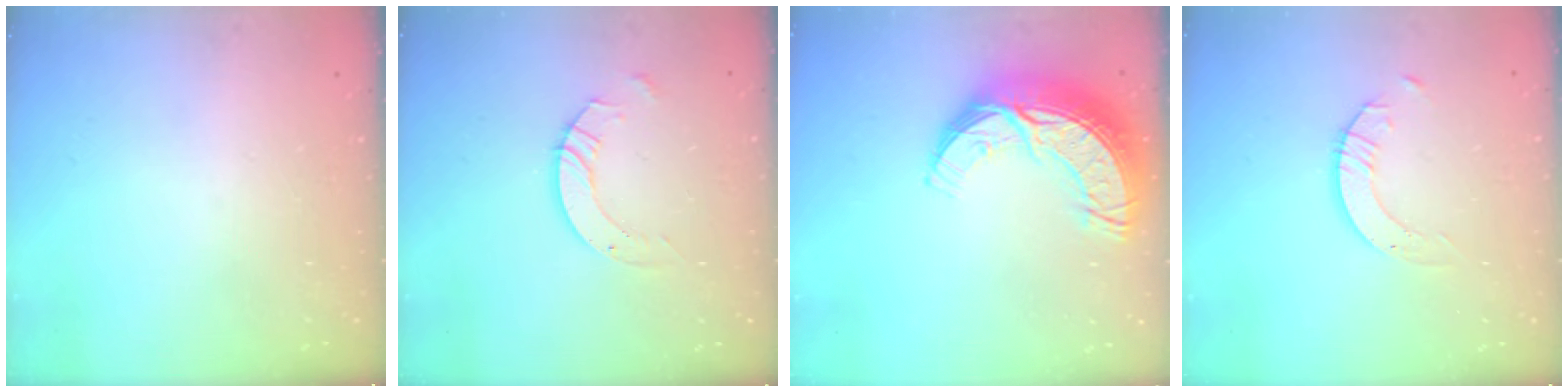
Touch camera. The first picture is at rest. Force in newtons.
{"total": 5.0, "press": 5.0, "slide": 0.3}
{"total": 17.3, "press": 17.2, "slide": 1.2}
{"total": 2.7, "press": 2.7, "slide": 0.2}